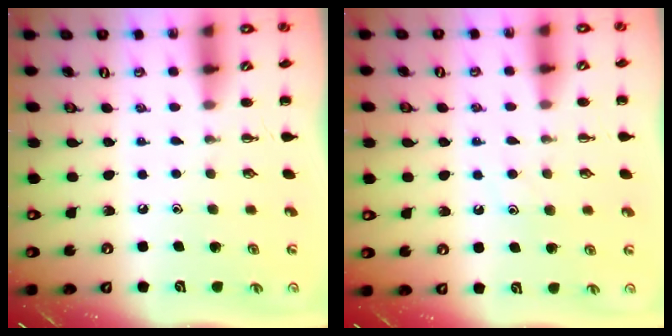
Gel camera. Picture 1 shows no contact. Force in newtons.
{"total": 7.2, "press": 7.2, "slide": 1.1}